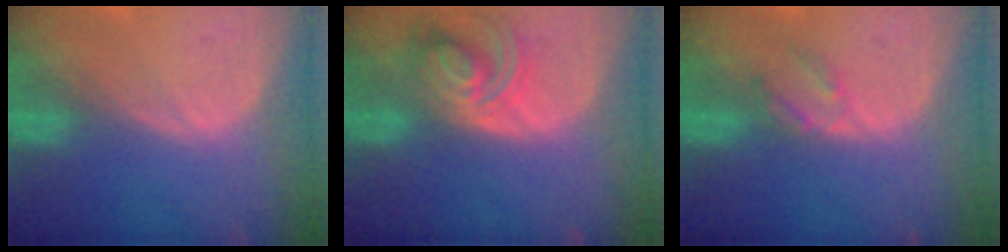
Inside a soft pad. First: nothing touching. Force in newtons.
{"total": 7.5, "press": 6.7, "slide": 3.5}
{"total": 2.5, "press": 2.5, "slide": 0.3}